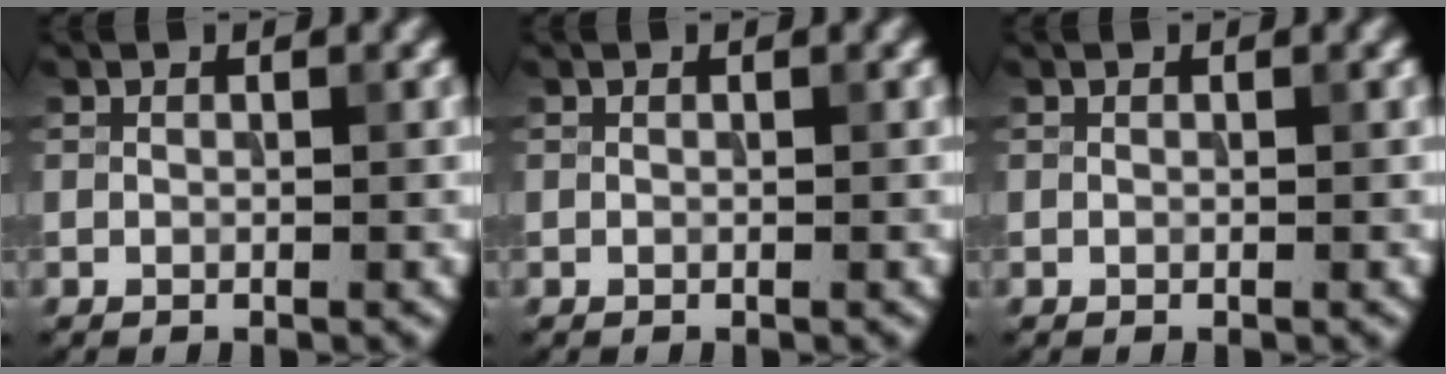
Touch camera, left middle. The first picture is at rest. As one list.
[{"total": 0.0}, {"total": 0.0}]